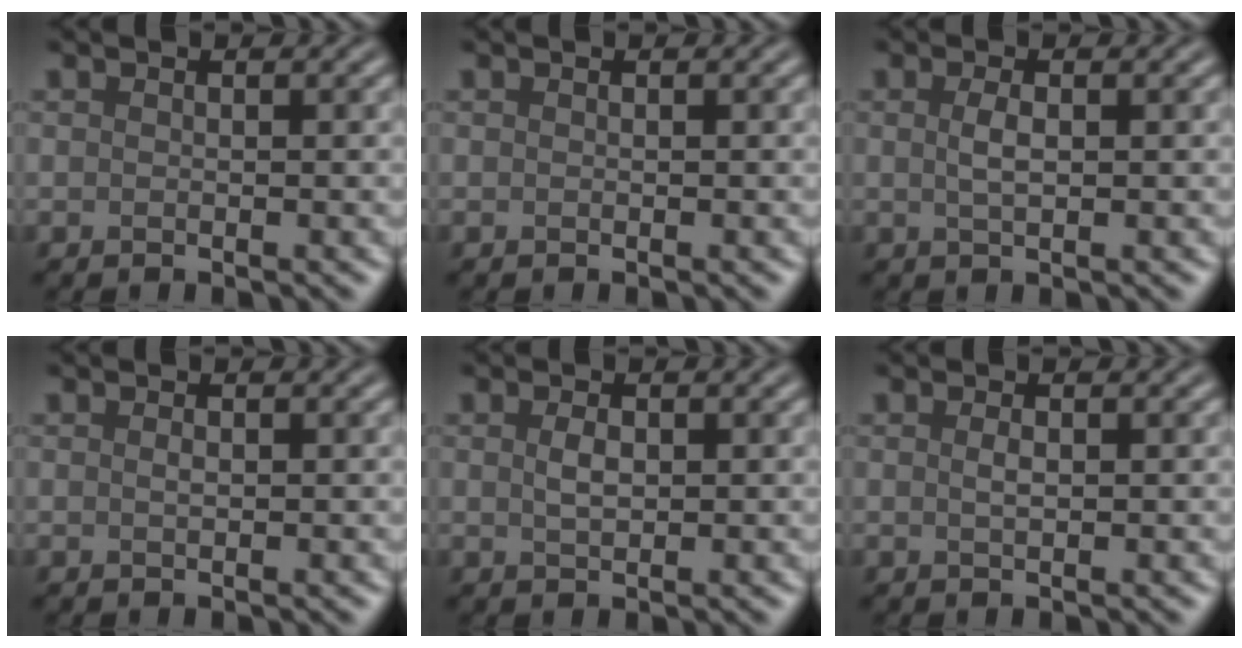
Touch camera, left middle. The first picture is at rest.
{"total": 0.0}
{"total": 1.6, "force": [0.2, 0.6, 1.4], "torque": [-0.033, 0.002, 0.004]}
{"total": 0.5, "force": [0.0, 0.3, 0.4], "torque": [-0.012, 0.001, 0.001]}
{"total": 1.5, "force": [0.3, 0.9, 1.2], "torque": [-0.029, 0.000, 0.006]}
{"total": 0.8, "force": [0.1, 0.3, 0.8], "torque": [-0.018, 0.001, 0.003]}